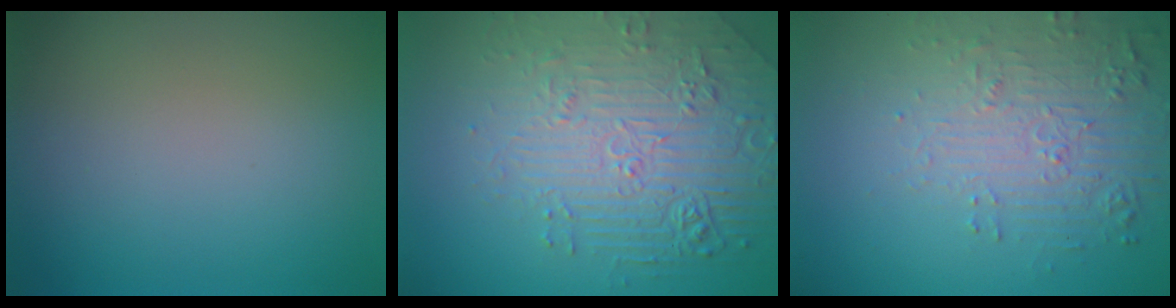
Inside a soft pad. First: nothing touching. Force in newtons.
{"total": 5.7, "press": 5.0, "slide": 2.8}
{"total": 5.6, "press": 3.8, "slide": 4.2}